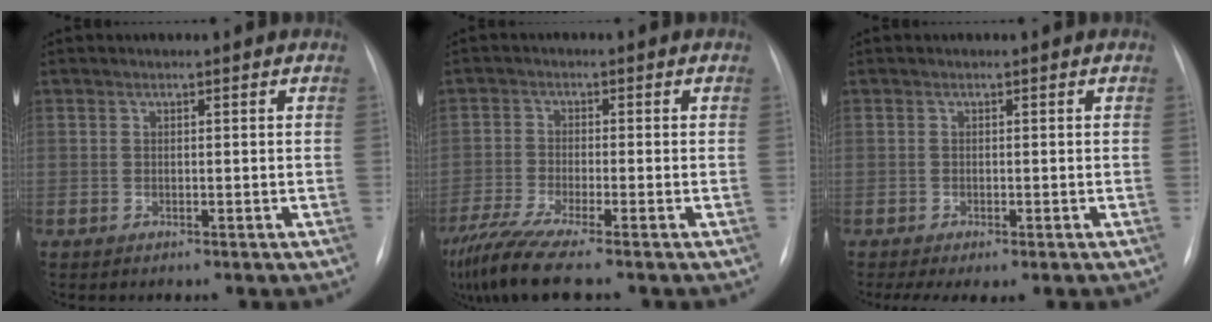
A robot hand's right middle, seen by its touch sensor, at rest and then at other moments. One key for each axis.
{"total": 9.0, "fx": -7.1, "fy": -0.3, "fz": 5.4, "tx": -0.104, "ty": -0.026, "tz": -0.126}
{"total": 4.7, "fx": -3.2, "fy": 1.4, "fz": 3.1, "tx": -0.047, "ty": -0.012, "tz": -0.047}